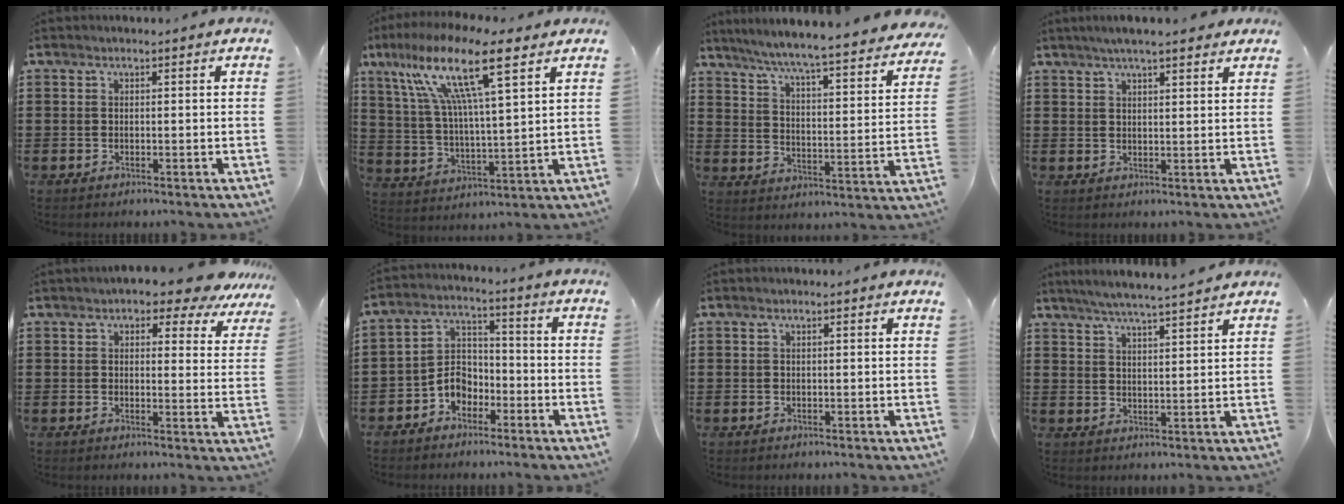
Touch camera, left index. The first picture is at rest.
{"total": 14.7, "force": [9.0, 2.3, 11.4], "torque": [-0.225, -0.027, 0.143]}
{"total": 5.3, "force": [4.8, -0.8, 2.0], "torque": [-0.064, -0.048, 0.073]}
{"total": 4.3, "force": [3.6, 0.5, 2.3], "torque": [-0.053, 0.003, 0.063]}
{"total": 5.3, "force": [4.7, 1.4, 2.1], "torque": [-0.044, -0.018, 0.079]}
{"total": 5.2, "force": [-3.4, 3.6, 1.6], "torque": [-0.043, 0.012, -0.071]}
{"total": 0.8, "force": [0.4, 0.0, 0.7], "torque": [-0.014, 0.001, 0.008]}
{"total": 4.5, "force": [4.2, -0.5, 1.6], "torque": [-0.045, -0.018, 0.072]}